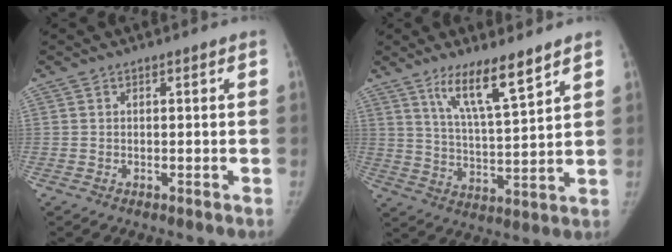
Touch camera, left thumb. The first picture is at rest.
{"total": 10.5, "force": [7.2, 1.6, 7.4], "torque": [-0.121, -0.048, 0.135]}